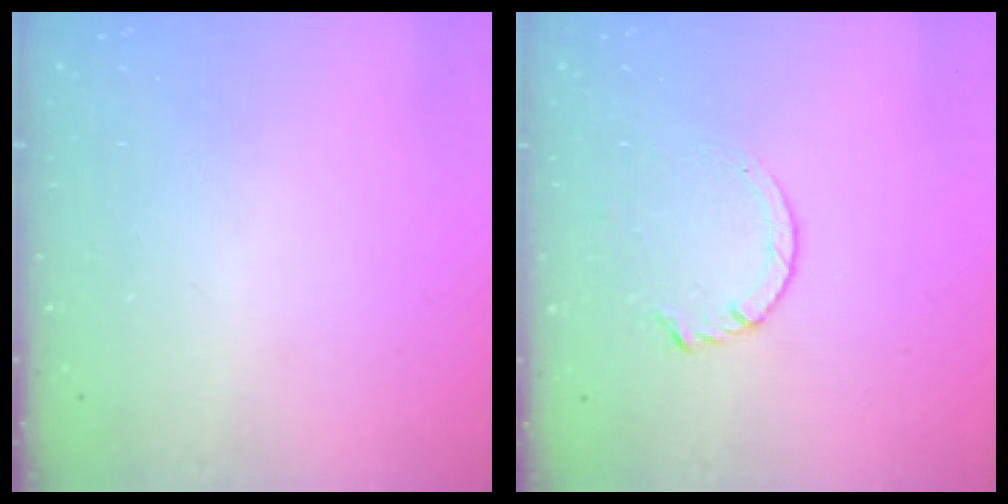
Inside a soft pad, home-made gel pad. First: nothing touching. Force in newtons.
{"total": 4.4, "press": 4.4, "slide": 0.5}